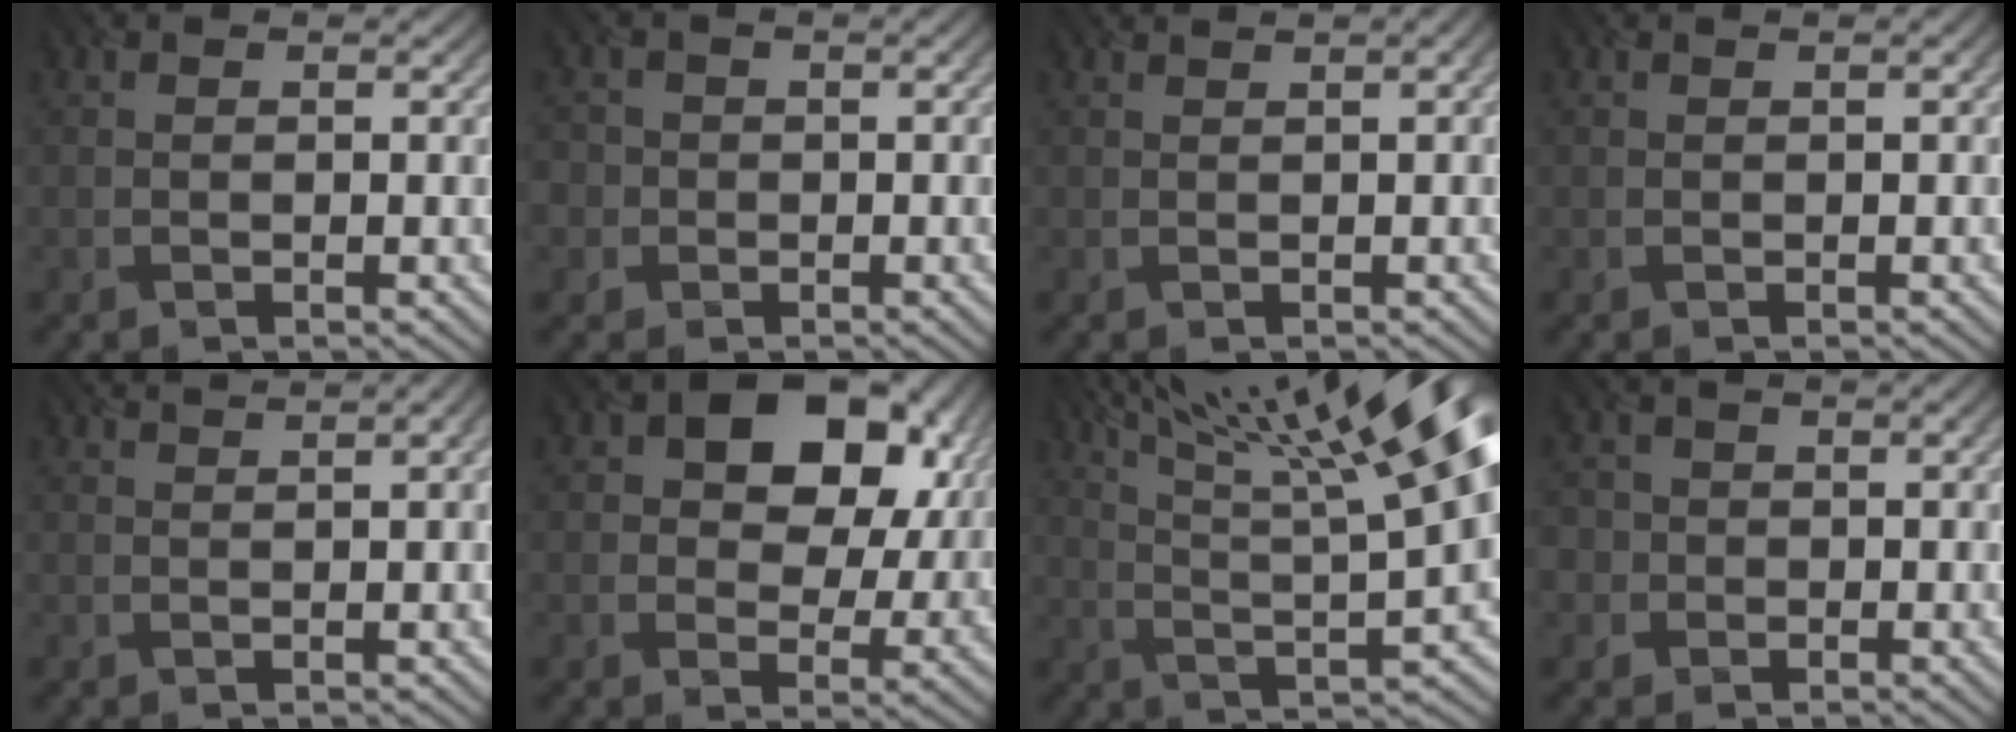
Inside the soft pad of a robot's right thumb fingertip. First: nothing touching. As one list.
[{"total": 2.3, "force": [-0.7, 2.2, -0.1], "torque": [0.004, 0.000, -0.014]}, {"total": 2.0, "force": [1.0, 0.4, 1.7], "torque": [-0.022, 0.007, 0.011]}, {"total": 0.6, "force": [0.1, 0.0, 0.6], "torque": [-0.008, 0.004, 0.002]}, {"total": 3.0, "force": [1.9, 0.4, 2.3], "torque": [-0.035, 0.012, 0.023]}, {"total": 12.1, "force": [4.4, 8.2, 7.7], "torque": [-0.105, 0.008, 0.066]}, {"total": 17.5, "force": [8.1, 4.5, 14.8], "torque": [-0.200, 0.041, 0.123]}, {"total": 2.7, "force": [-0.7, 2.6, 0.0], "torque": [0.002, 0.001, -0.017]}]